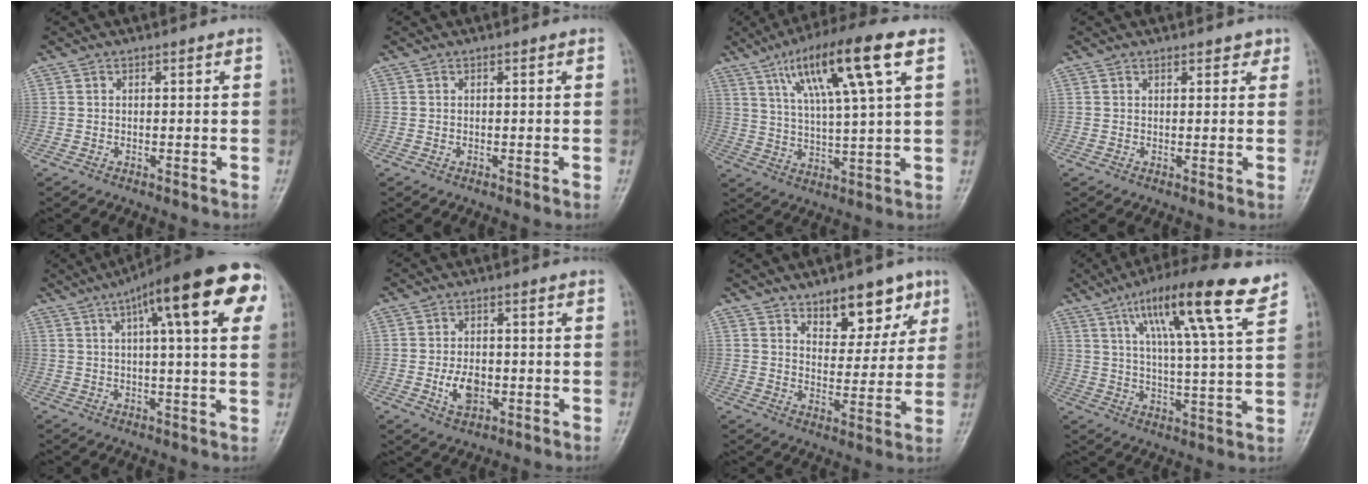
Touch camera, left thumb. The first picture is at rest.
{"total": 0.0}
{"total": 16.7, "force": [7.6, 2.6, 14.7], "torque": [-0.256, -0.008, 0.129]}
{"total": 2.0, "force": [1.4, 1.1, 1.0], "torque": [0.004, -0.005, 0.013]}
{"total": 20.5, "force": [8.1, 5.0, 18.2], "torque": [-0.250, 0.022, 0.105]}
{"total": 3.9, "force": [-1.1, 2.5, 2.7], "torque": [-0.044, 0.000, -0.016]}
{"total": 11.0, "force": [6.6, 5.8, 6.6], "torque": [-0.051, -0.039, 0.101]}
{"total": 17.3, "force": [10.0, 2.2, 14.0], "torque": [-0.217, -0.033, 0.160]}